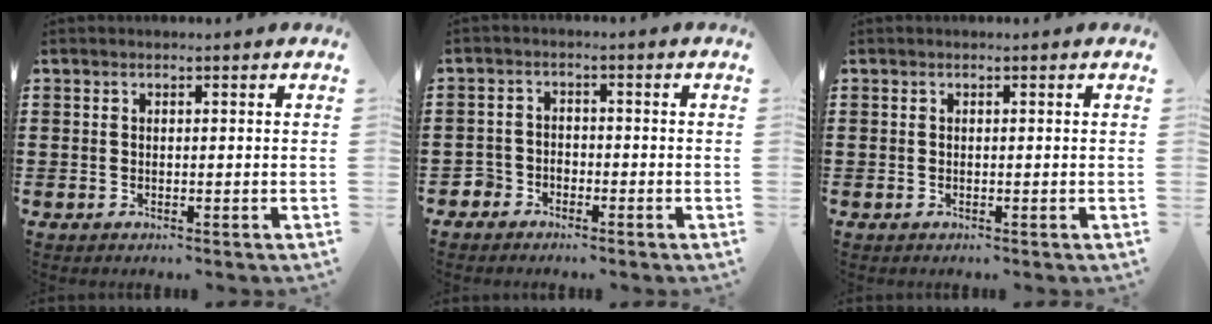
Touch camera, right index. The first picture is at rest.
{"total": 2.6, "force": [-2.1, 1.5, 0.0], "torque": [-0.008, 0.004, -0.048]}
{"total": 0.0}